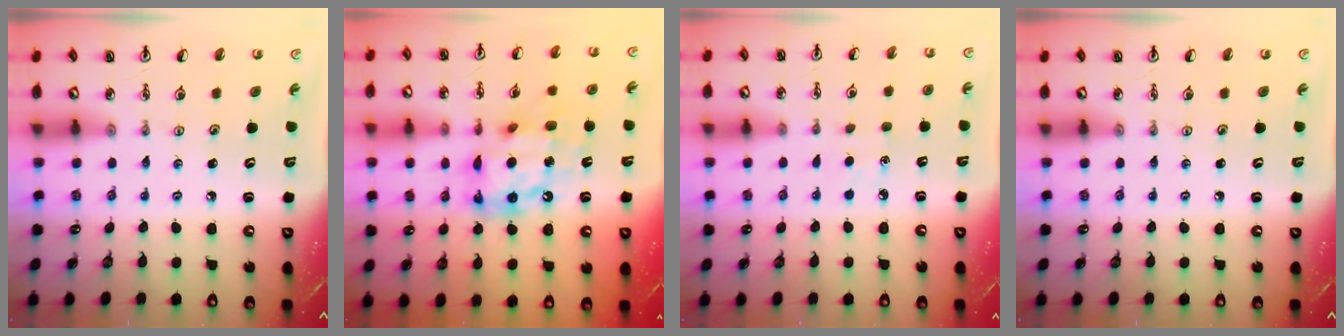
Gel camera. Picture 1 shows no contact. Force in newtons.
{"total": 14.3, "press": 14.3, "slide": 1.5}
{"total": 3.3, "press": 3.3, "slide": 0.4}
{"total": 0.0}